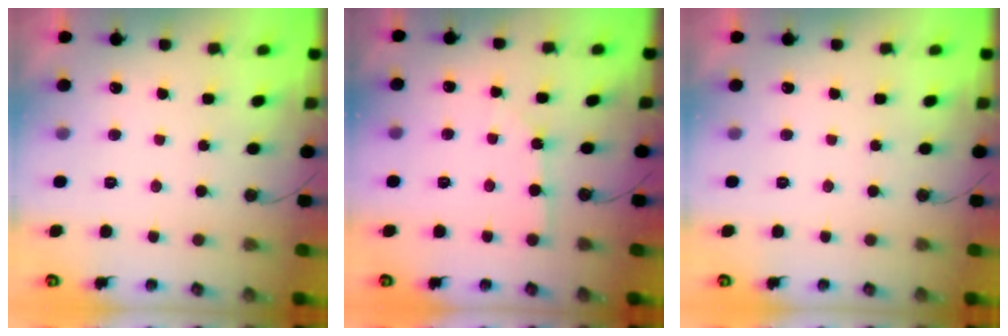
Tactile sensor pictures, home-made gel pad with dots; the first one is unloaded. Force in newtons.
{"total": 1.8, "press": 1.8, "slide": 0.3}
{"total": 0.0}